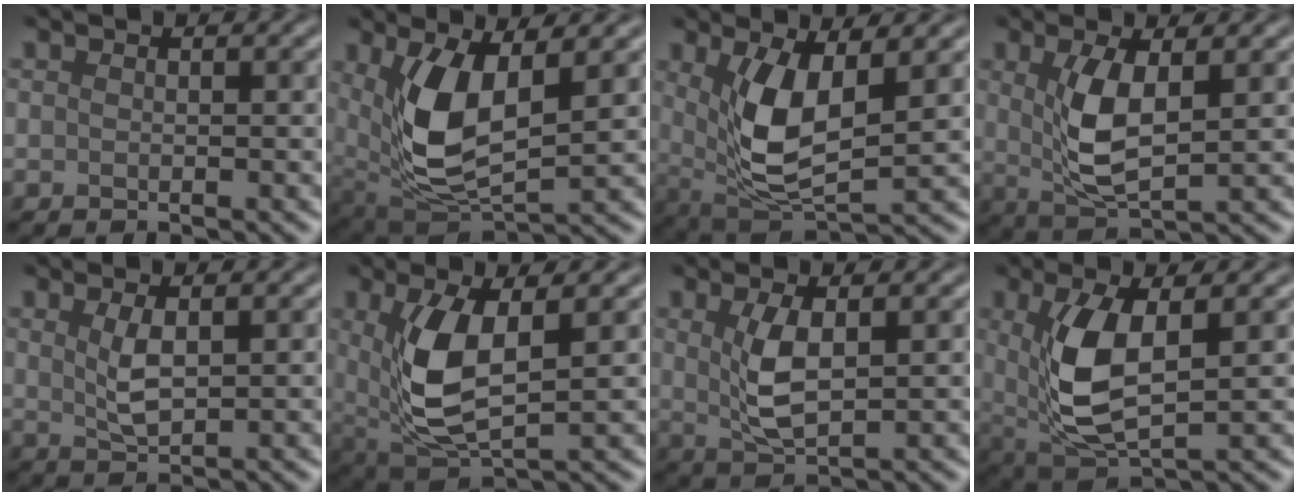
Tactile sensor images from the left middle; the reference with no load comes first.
{"total": 7.1, "force": [1.3, 3.1, 6.2], "torque": [-0.140, -0.018, 0.037]}
{"total": 6.1, "force": [1.0, 2.4, 5.6], "torque": [-0.121, -0.018, 0.032]}
{"total": 4.5, "force": [0.5, 1.5, 4.2], "torque": [-0.092, -0.007, 0.022]}
{"total": 2.1, "force": [0.5, 0.5, 1.9], "torque": [-0.044, -0.003, 0.021]}
{"total": 6.5, "force": [0.8, 2.7, 5.9], "torque": [-0.135, -0.015, 0.029]}
{"total": 3.5, "force": [0.5, 1.1, 3.3], "torque": [-0.077, -0.004, 0.022]}
{"total": 6.5, "force": [0.7, 2.7, 5.8], "torque": [-0.133, -0.014, 0.027]}